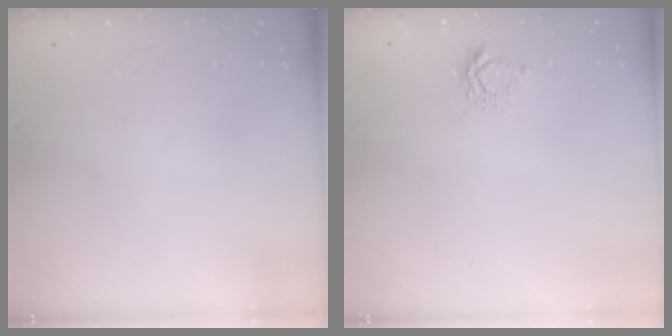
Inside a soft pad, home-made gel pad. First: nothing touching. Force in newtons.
{"total": 5.4, "press": 5.3, "slide": 0.6}